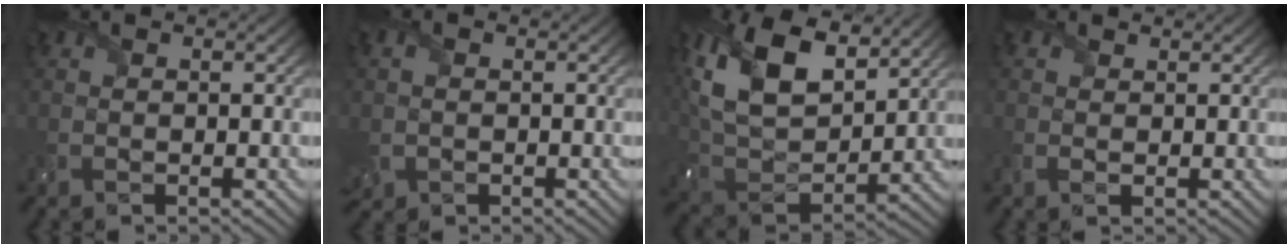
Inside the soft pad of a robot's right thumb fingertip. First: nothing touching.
{"total": 3.2, "force": [-0.4, 2.7, 1.5], "torque": [-0.050, -0.011, -0.007]}
{"total": 16.2, "force": [8.2, 8.6, 11.0], "torque": [-0.255, 0.013, 0.148]}
{"total": 1.4, "force": [0.5, 1.1, 0.7], "torque": [-0.020, -0.002, 0.009]}